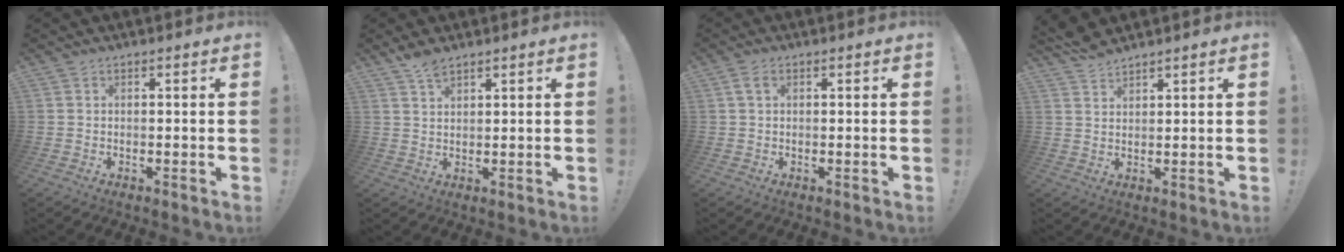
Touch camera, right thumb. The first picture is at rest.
{"total": 4.0, "force": [3.1, 1.3, 2.2], "torque": [-0.034, -0.018, 0.054]}
{"total": 2.5, "force": [0.9, 1.5, 1.9], "torque": [-0.031, 0.002, 0.017]}
{"total": 4.1, "force": [3.9, 0.6, 0.9], "torque": [-0.017, -0.024, 0.074]}